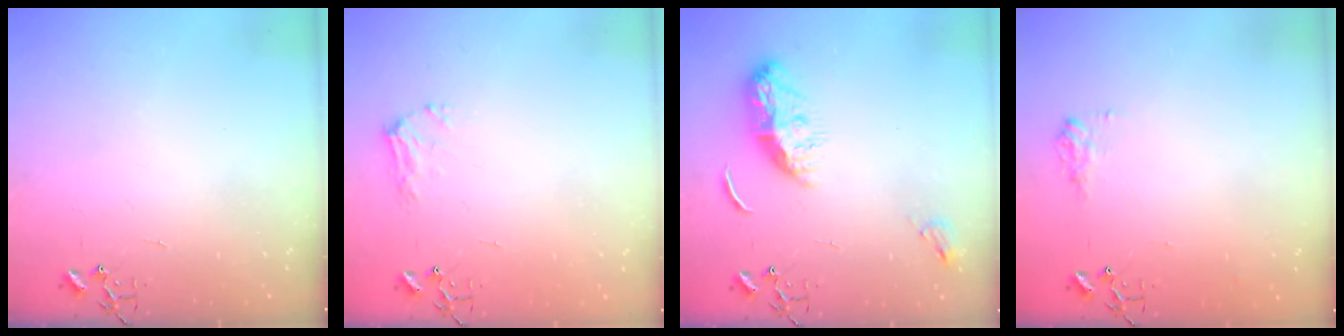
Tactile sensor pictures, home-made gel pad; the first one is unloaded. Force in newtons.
{"total": 9.0, "press": 8.9, "slide": 0.9}
{"total": 11.6, "press": 11.6, "slide": 0.3}
{"total": 8.0, "press": 8.0, "slide": 0.4}